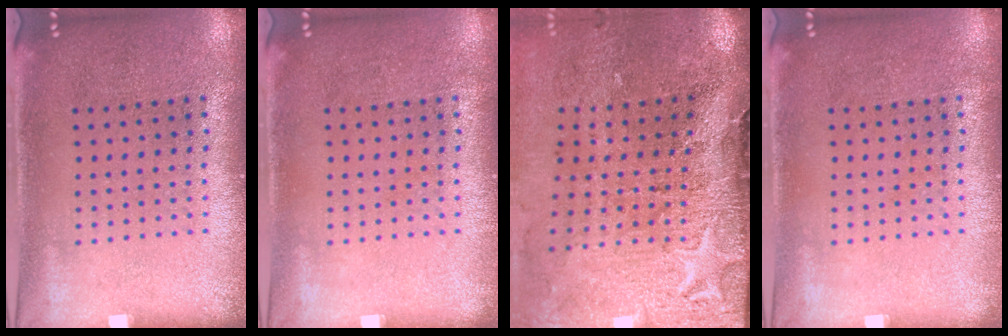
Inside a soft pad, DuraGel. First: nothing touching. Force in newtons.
{"total": 0.0}
{"total": 4.8, "press": 3.8, "slide": 2.9}
{"total": 0.0}